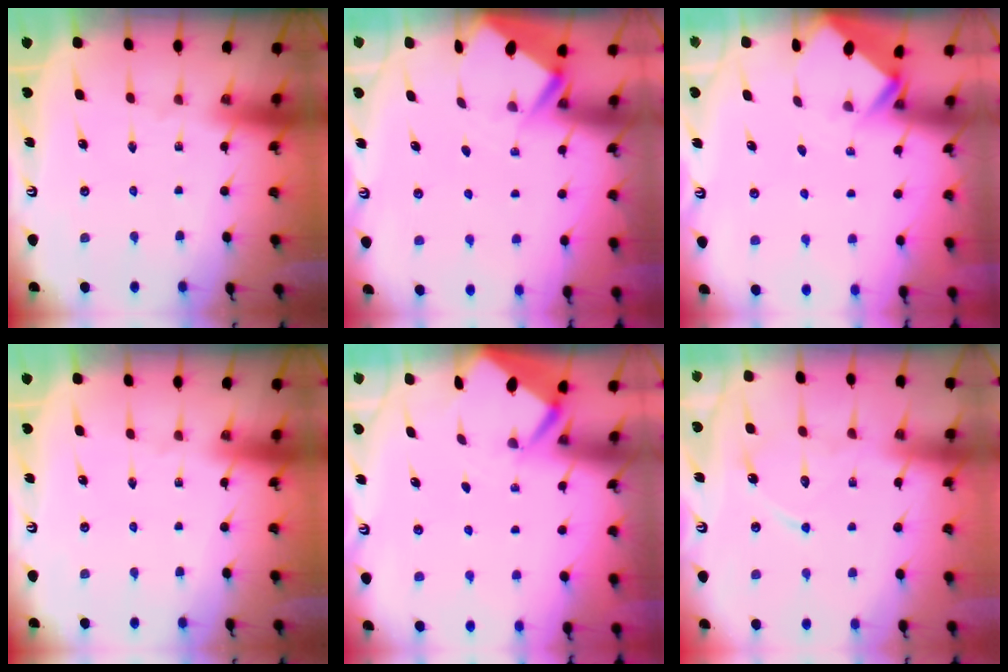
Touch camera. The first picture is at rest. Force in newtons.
{"total": 2.9, "press": 2.8, "slide": 0.4}
{"total": 2.9, "press": 2.9, "slide": 0.2}
{"total": 0.0}
{"total": 2.4, "press": 2.4, "slide": 0.1}
{"total": 10.4, "press": 10.4, "slide": 0.7}